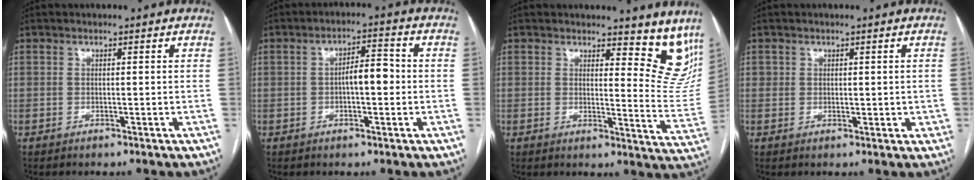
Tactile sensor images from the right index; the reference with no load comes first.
{"total": 4.7, "force": [-0.5, 1.6, 4.4], "torque": [-0.068, 0.017, -0.008]}
{"total": 11.3, "force": [10.1, 3.6, 3.6], "torque": [-0.004, -0.059, 0.086]}
{"total": 2.2, "force": [0.4, 1.9, 1.1], "torque": [-0.010, 0.001, 0.008]}